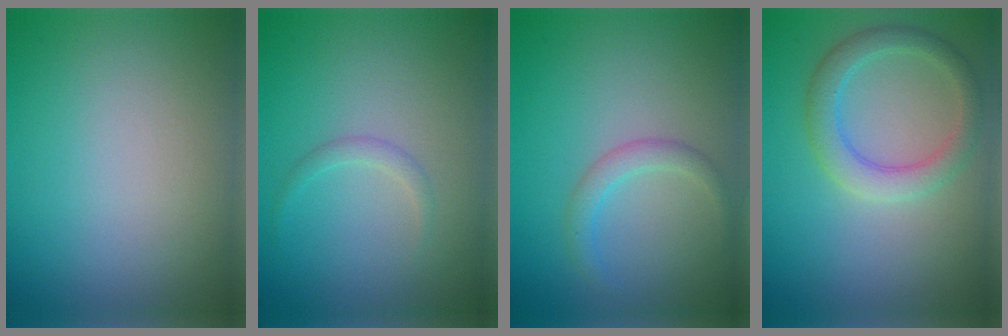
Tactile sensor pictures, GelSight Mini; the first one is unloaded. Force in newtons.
{"total": 1.0, "press": 1.0, "slide": 0.1}
{"total": 1.7, "press": 1.7, "slide": 0.0}
{"total": 3.3, "press": 3.3, "slide": 0.1}